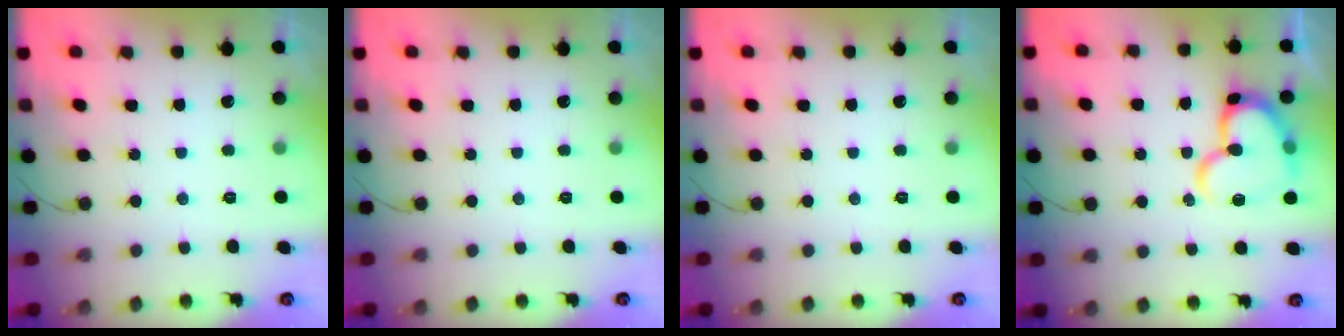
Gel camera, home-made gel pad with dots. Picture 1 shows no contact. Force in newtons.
{"total": 0.0}
{"total": 0.0}
{"total": 17.3, "press": 17.3, "slide": 1.5}